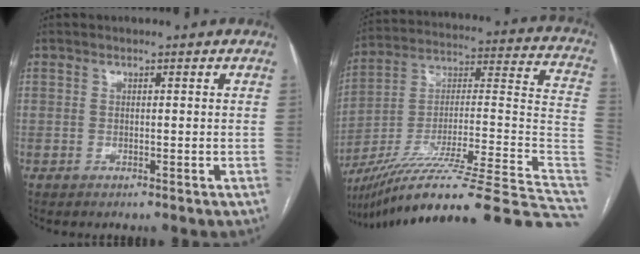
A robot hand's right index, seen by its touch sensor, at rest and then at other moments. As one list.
[{"total": 36.4, "force": [-28.7, 0.8, 22.3], "torque": [-0.235, -0.021, -0.431]}]